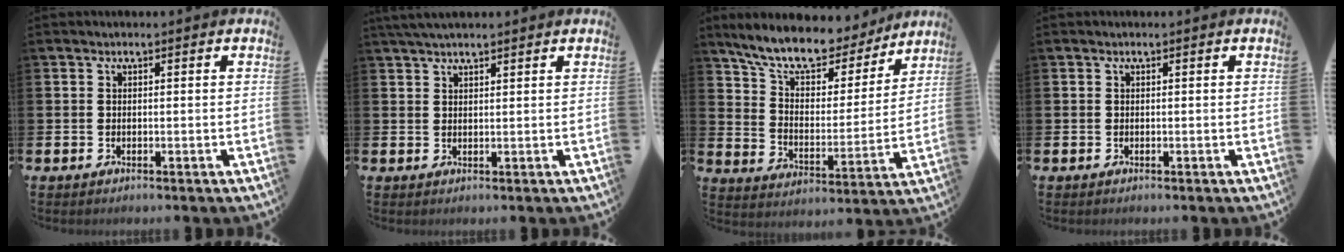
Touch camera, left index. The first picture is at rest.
{"total": 2.5, "force": [2.2, 0.4, 1.1], "torque": [-0.023, 0.000, 0.041]}
{"total": 10.7, "force": [9.4, 3.5, 3.9], "torque": [-0.100, -0.063, 0.163]}
{"total": 0.0}